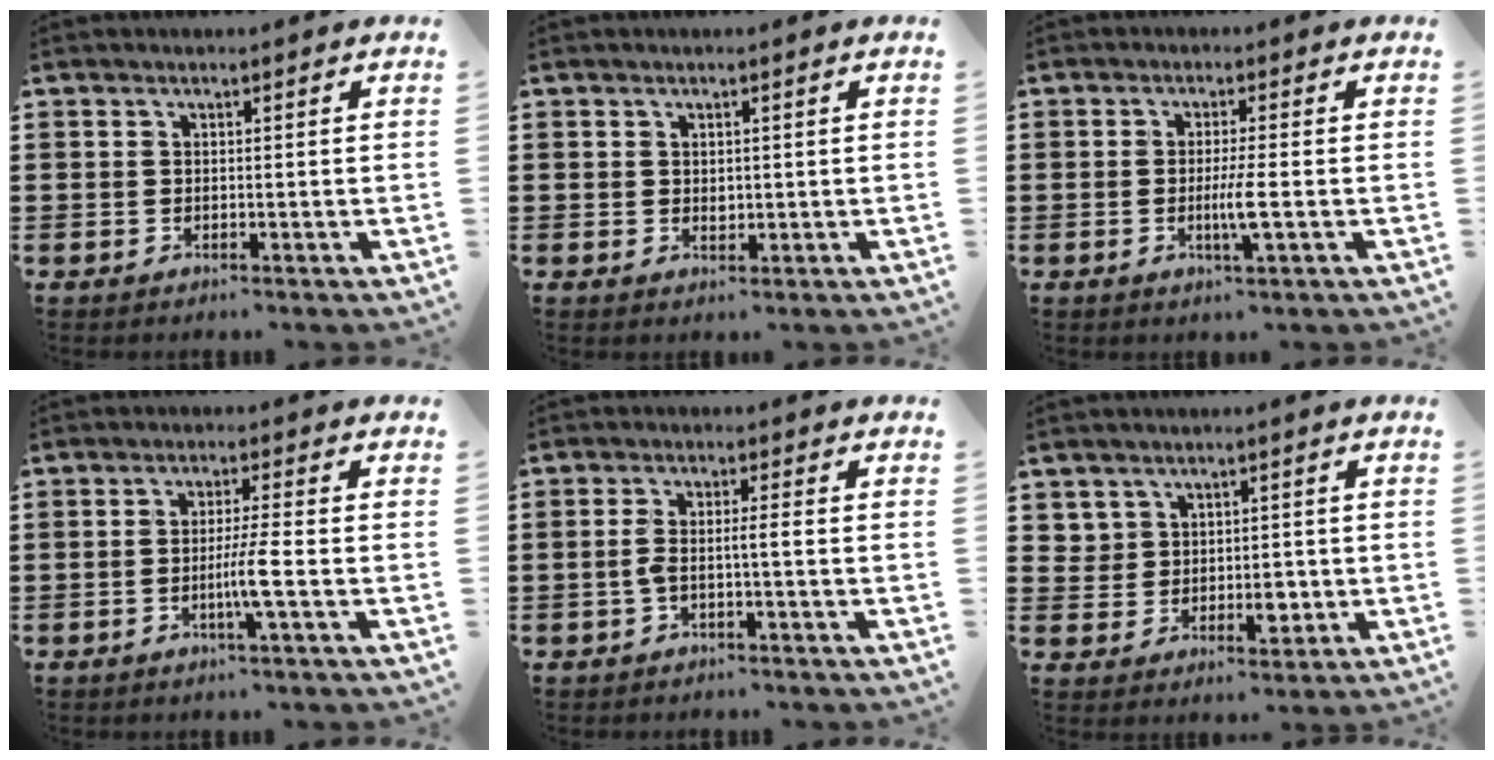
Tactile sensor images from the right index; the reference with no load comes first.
{"total": 1.0, "force": [0.2, 0.8, 0.5], "torque": [-0.011, 0.005, 0.004]}
{"total": 3.9, "force": [-0.9, 0.0, 3.8], "torque": [-0.073, -0.011, -0.021]}
{"total": 4.6, "force": [-1.3, -0.5, 4.3], "torque": [-0.083, -0.014, -0.029]}
{"total": 3.0, "force": [-1.0, 0.0, 2.9], "torque": [-0.068, -0.008, -0.024]}
{"total": 3.8, "force": [0.7, 3.2, 2.0], "torque": [-0.040, 0.005, 0.011]}